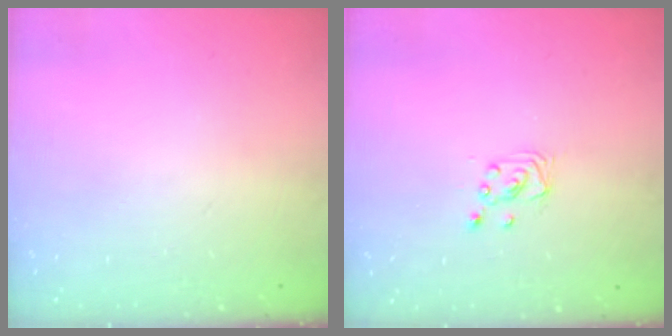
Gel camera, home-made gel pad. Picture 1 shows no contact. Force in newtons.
{"total": 2.5, "press": 2.5, "slide": 0.2}